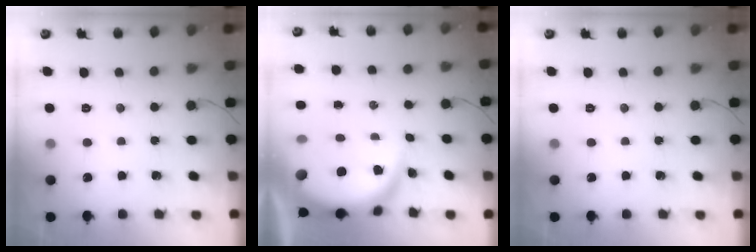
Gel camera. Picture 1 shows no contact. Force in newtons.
{"total": 8.5, "press": 8.4, "slide": 1.6}
{"total": 0.0}